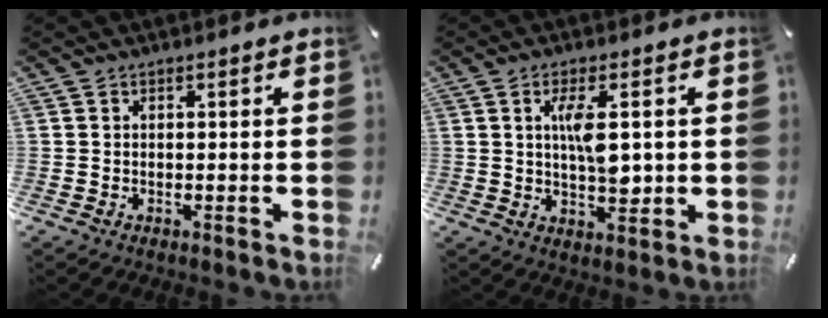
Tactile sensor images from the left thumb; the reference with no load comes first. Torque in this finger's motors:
{"motor_torque": [1.24, 1.53, 0.97, -0.27, 0.29]}